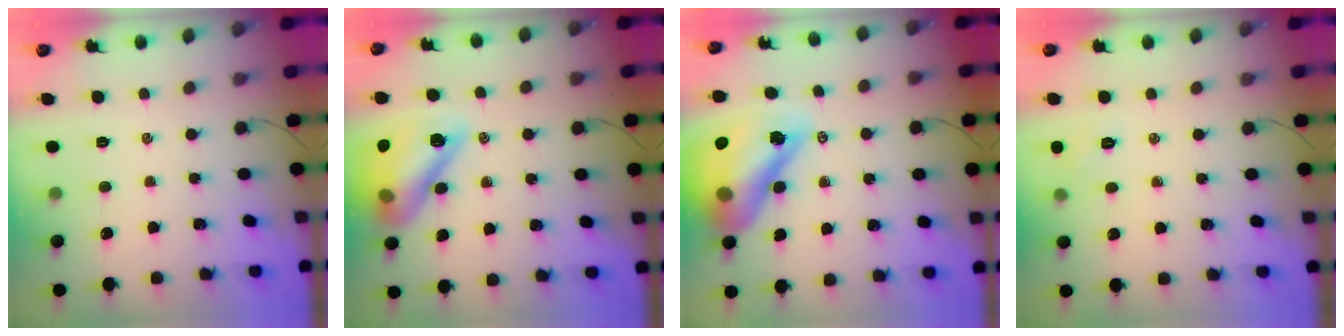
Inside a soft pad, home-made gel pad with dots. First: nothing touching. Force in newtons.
{"total": 16.6, "press": 16.5, "slide": 2.6}
{"total": 21.8, "press": 20.9, "slide": 6.1}
{"total": 3.8, "press": 3.7, "slide": 0.8}